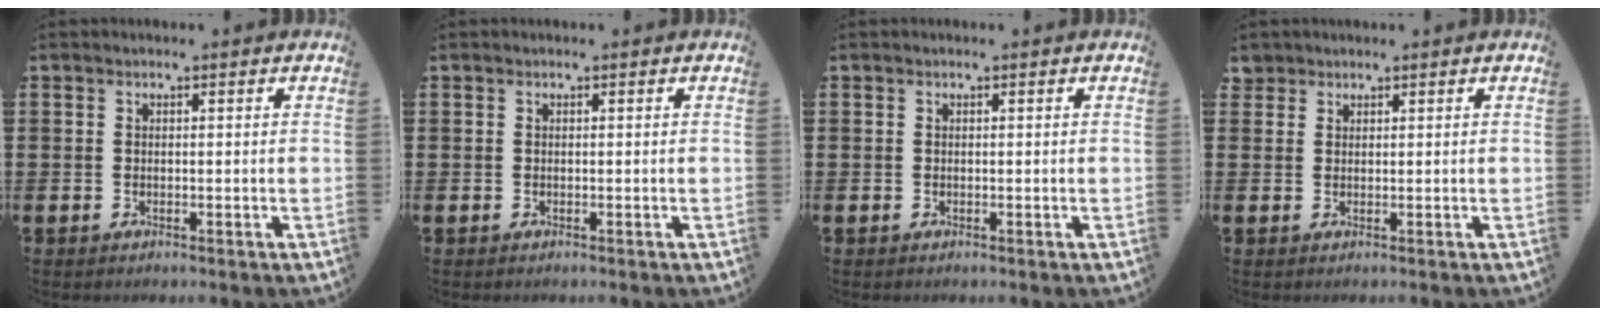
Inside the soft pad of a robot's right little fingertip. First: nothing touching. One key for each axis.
{"total": 0.0}
{"total": 0.0}
{"total": 1.7, "fx": 1.5, "fy": 0.9, "fz": -0.1, "tx": 0.013, "ty": 0.000, "tz": 0.026}